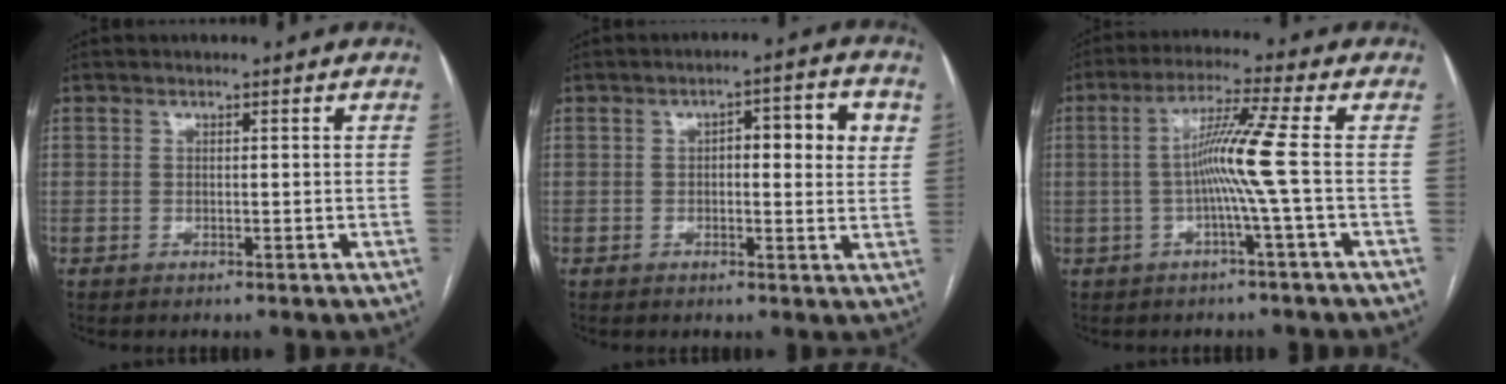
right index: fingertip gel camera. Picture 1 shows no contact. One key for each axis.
{"total": 7.5, "fx": 1.8, "fy": 2.2, "fz": 6.9, "tx": -0.085, "ty": 0.018, "tz": 0.018}
{"total": 7.6, "fx": -0.8, "fy": -2.0, "fz": 7.3, "tx": -0.137, "ty": 0.009, "tz": -0.013}